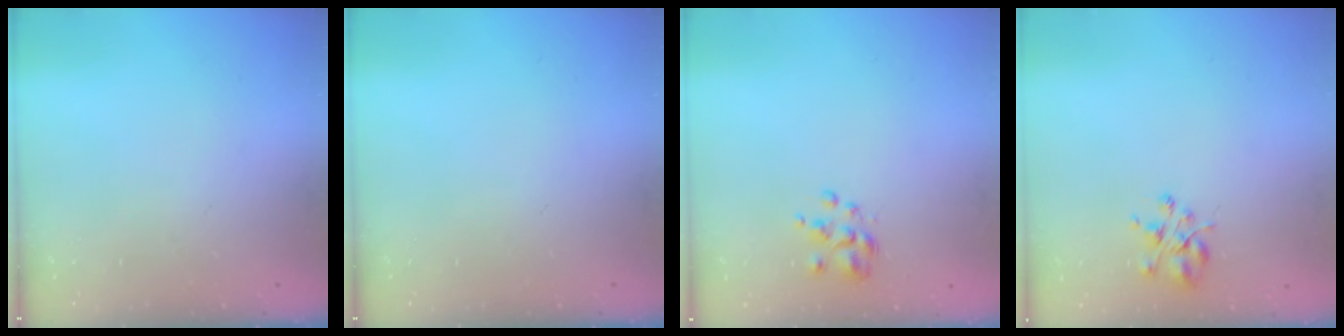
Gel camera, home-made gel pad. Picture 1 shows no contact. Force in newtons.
{"total": 0.0}
{"total": 2.6, "press": 2.5, "slide": 0.8}
{"total": 3.9, "press": 3.8, "slide": 0.7}